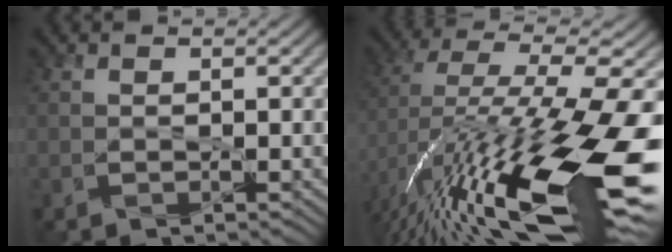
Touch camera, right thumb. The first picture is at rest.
{"total": 18.8, "force": [-5.3, 6.3, 16.9], "torque": [-0.322, -0.011, -0.091]}